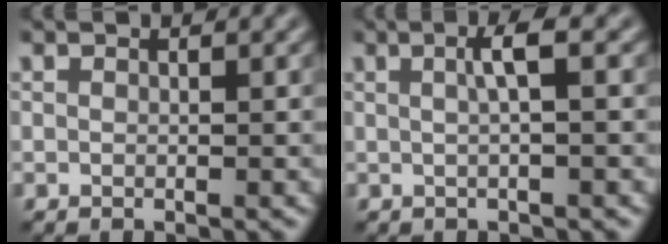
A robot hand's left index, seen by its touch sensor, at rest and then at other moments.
{"total": 2.4, "force": [0.4, 0.4, 2.4], "torque": [-0.040, 0.009, 0.005]}